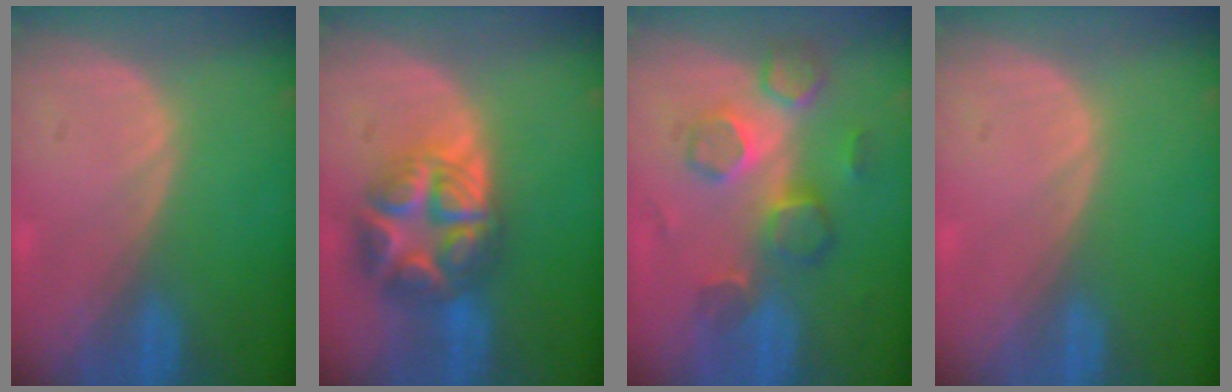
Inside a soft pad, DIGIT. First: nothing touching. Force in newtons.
{"total": 8.9, "press": 8.9, "slide": 0.5}
{"total": 8.8, "press": 7.6, "slide": 4.4}
{"total": 0.0}